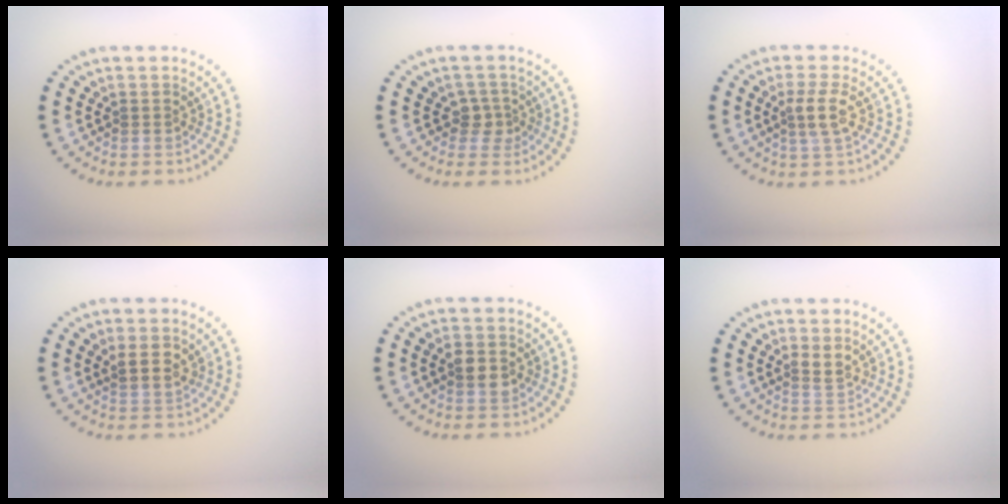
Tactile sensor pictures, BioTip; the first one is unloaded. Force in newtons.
{"total": 1.8, "press": 1.3, "slide": 1.2}
{"total": 2.4, "press": 2.1, "slide": 1.2}
{"total": 2.2, "press": 2.0, "slide": 0.9}
{"total": 2.5, "press": 2.5, "slide": 0.1}
{"total": 1.4, "press": 1.2, "slide": 0.6}